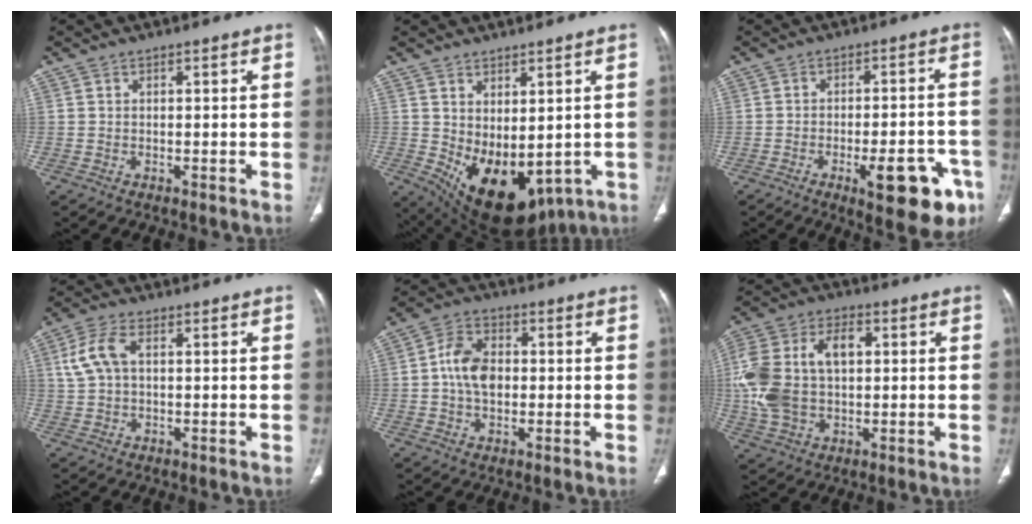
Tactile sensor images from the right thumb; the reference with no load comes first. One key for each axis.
{"total": 15.1, "fx": -2.2, "fy": 8.6, "fz": 12.1, "tx": -0.173, "ty": -0.016, "tz": 0.003}
{"total": 14.0, "fx": -6.5, "fy": 4.9, "fz": 11.4, "tx": -0.119, "ty": 0.029, "tz": -0.076}
{"total": 6.2, "fx": 1.2, "fy": 3.6, "fz": 5.0, "tx": -0.113, "ty": 0.016, "tz": 0.024}
{"total": 8.5, "fx": 0.1, "fy": 5.9, "fz": 6.1, "tx": -0.096, "ty": 0.016, "tz": -0.004}
{"total": 16.4, "fx": 1.1, "fy": 10.6, "fz": 12.4, "tx": -0.250, "ty": 0.026, "tz": 0.023}